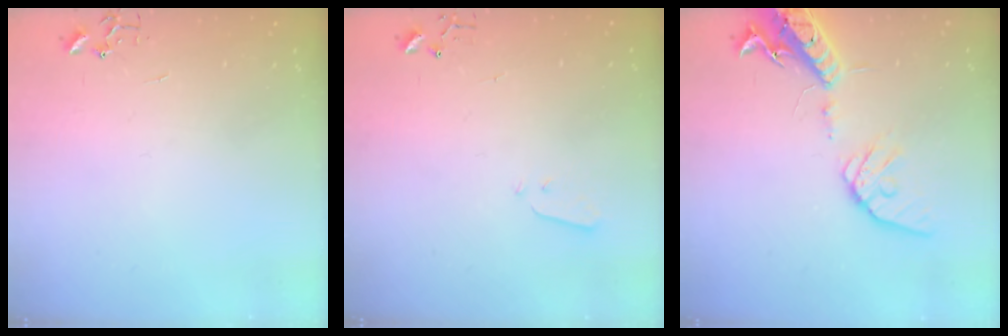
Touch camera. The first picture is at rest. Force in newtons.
{"total": 2.2, "press": 2.1, "slide": 0.3}
{"total": 17.5, "press": 17.1, "slide": 3.5}